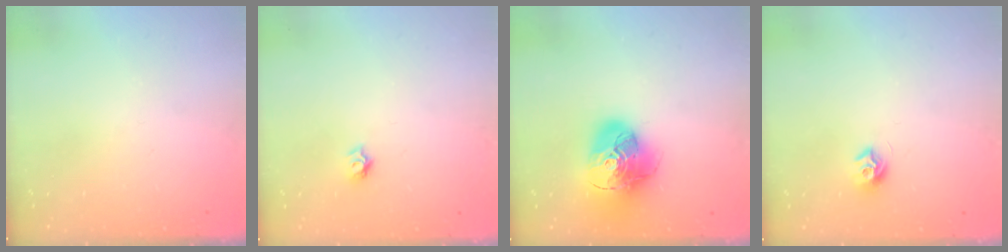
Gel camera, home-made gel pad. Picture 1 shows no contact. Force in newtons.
{"total": 4.2, "press": 4.2, "slide": 0.4}
{"total": 20.1, "press": 20.0, "slide": 2.6}
{"total": 6.7, "press": 6.6, "slide": 0.6}